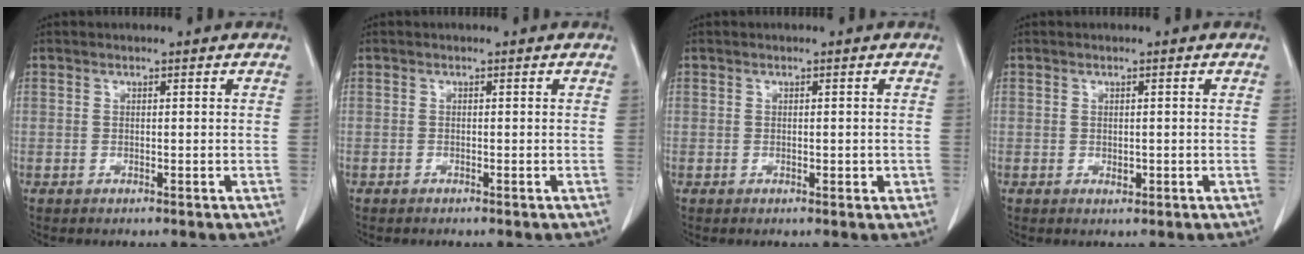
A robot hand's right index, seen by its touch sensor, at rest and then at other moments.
{"total": 0.0}
{"total": 1.4, "force": [-0.2, 0.6, 1.2], "torque": [-0.017, 0.000, 0.000]}
{"total": 0.9, "force": [-0.2, 0.6, 0.7], "torque": [-0.007, 0.000, -0.001]}